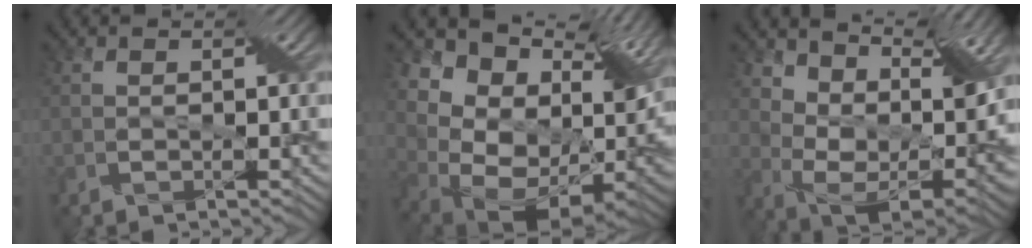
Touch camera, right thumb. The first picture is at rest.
{"total": 15.8, "force": [6.9, 9.8, 10.3], "torque": [-0.159, 0.006, 0.144]}
{"total": 11.6, "force": [8.2, 4.7, 6.7], "torque": [-0.138, -0.007, 0.133]}